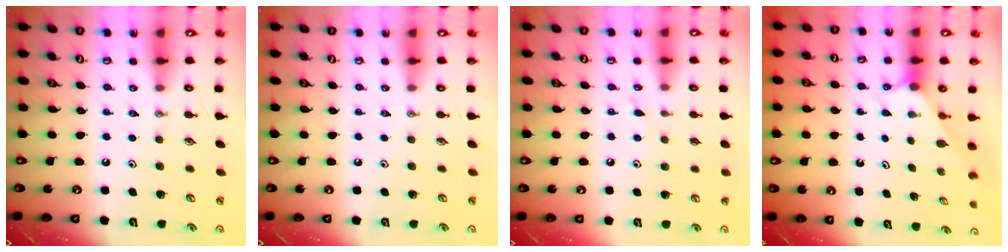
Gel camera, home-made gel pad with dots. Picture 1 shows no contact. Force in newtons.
{"total": 0.0}
{"total": 3.8, "press": 3.7, "slide": 0.4}
{"total": 3.2, "press": 3.2, "slide": 0.2}